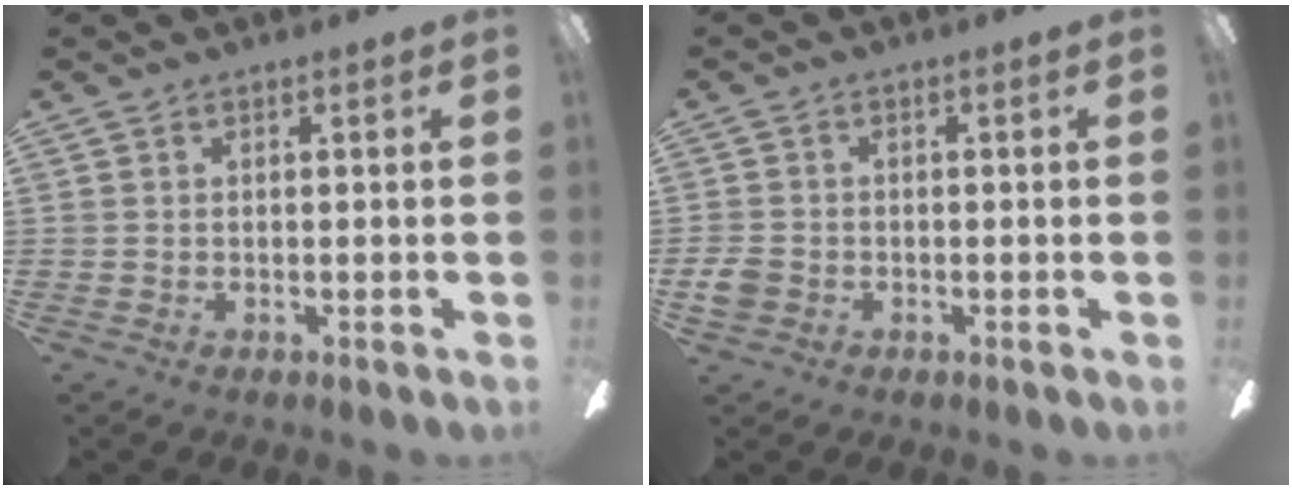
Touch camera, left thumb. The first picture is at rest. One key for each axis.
{"total": 3.4, "fx": -1.2, "fy": 2.7, "fz": 1.7, "tx": -0.032, "ty": 0.007, "tz": -0.022}